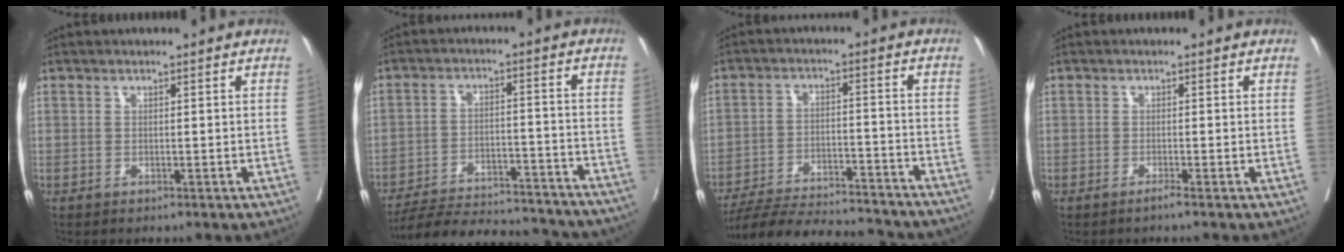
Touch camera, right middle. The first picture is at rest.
{"total": 24.4, "force": [-22.5, 4.3, 8.5], "torque": [-0.117, -0.017, -0.305]}
{"total": 21.6, "force": [-19.7, 3.0, 8.2], "torque": [-0.128, -0.021, -0.279]}
{"total": 0.9, "force": [-0.7, -0.3, 0.5], "torque": [-0.006, 0.001, -0.014]}